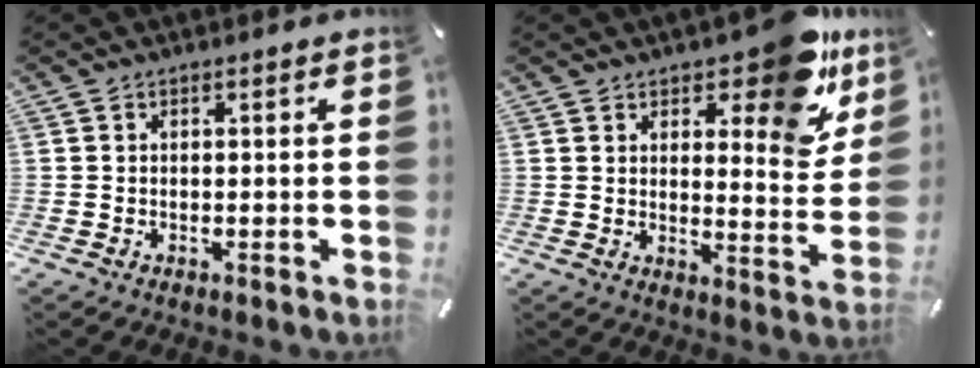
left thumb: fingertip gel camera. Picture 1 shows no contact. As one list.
[{"total": 14.5, "force": [10.4, 5.5, 8.5], "torque": [-0.090, -0.087, 0.172]}]